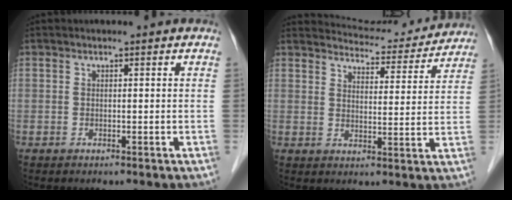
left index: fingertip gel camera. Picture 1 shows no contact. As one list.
[{"total": 13.8, "force": [13.4, 2.7, 1.7], "torque": [-0.006, -0.011, 0.155]}]